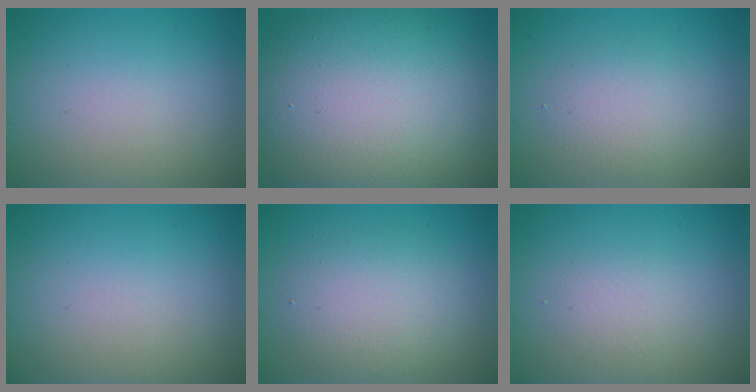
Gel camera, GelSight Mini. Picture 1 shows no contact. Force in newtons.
{"total": 15.6, "press": 15.6, "slide": 0.9}
{"total": 2.5, "press": 2.5, "slide": 0.2}
{"total": 0.0}
{"total": 3.9, "press": 3.9, "slide": 0.2}
{"total": 1.5, "press": 1.5, "slide": 0.1}